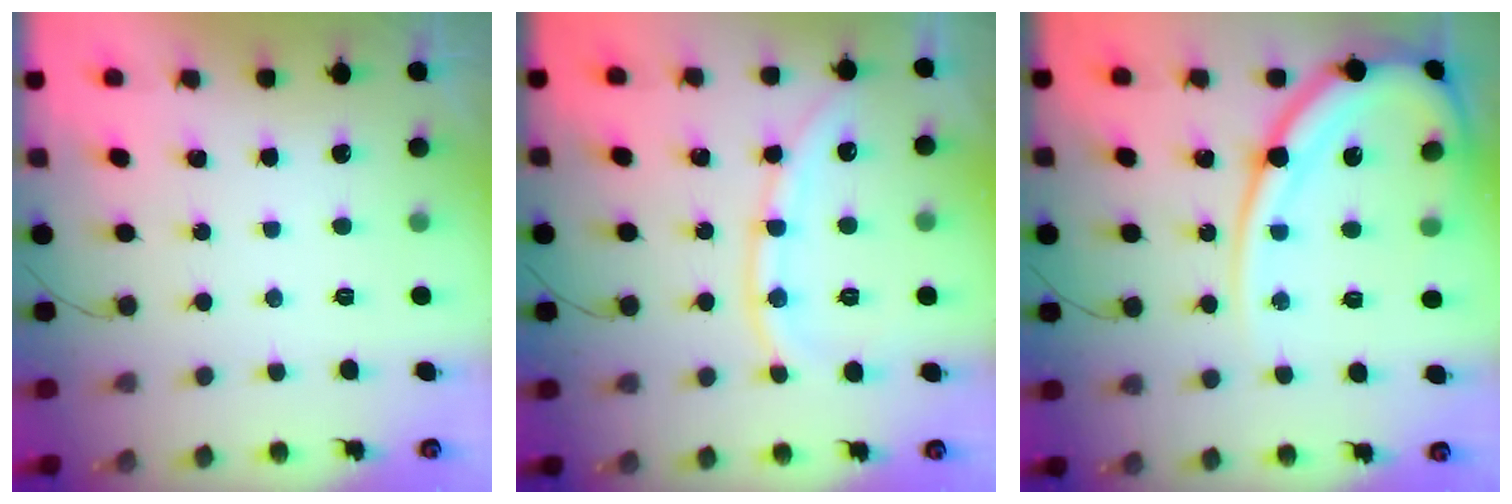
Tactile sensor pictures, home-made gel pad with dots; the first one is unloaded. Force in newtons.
{"total": 9.7, "press": 9.6, "slide": 1.4}
{"total": 16.3, "press": 16.2, "slide": 1.5}